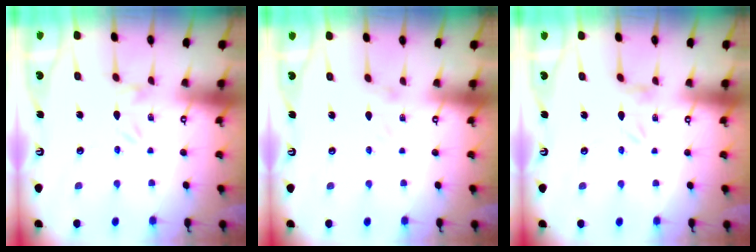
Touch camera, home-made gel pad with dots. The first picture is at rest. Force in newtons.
{"total": 0.9, "press": 0.9, "slide": 0.1}
{"total": 0.7, "press": 0.7, "slide": 0.2}